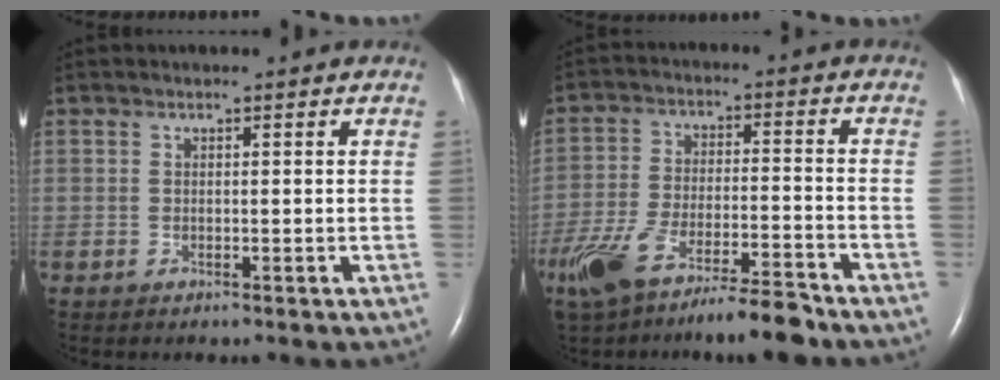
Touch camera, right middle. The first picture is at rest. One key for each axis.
{"total": 14.0, "fx": -10.7, "fy": 2.5, "fz": 8.6, "tx": -0.174, "ty": -0.017, "tz": -0.189}